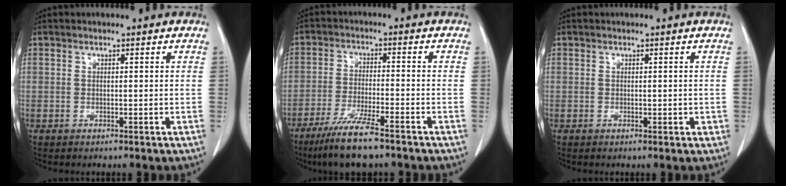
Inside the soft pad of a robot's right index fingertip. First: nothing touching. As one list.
[{"total": 9.5, "force": [-7.1, 0.6, 6.3], "torque": [-0.112, -0.025, -0.121]}, {"total": 1.0, "force": [0.0, 0.6, 0.7], "torque": [-0.009, 0.002, 0.004]}]